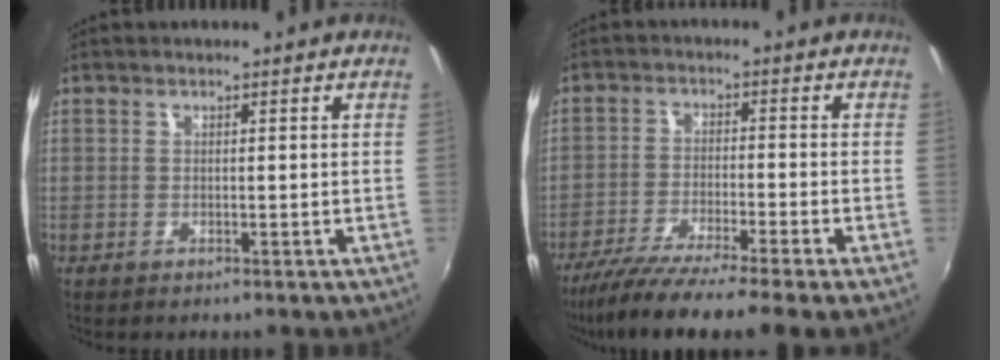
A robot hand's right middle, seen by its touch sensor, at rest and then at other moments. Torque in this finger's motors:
{"motor_torque": [1.14, -1.00, 0.67, 0.17]}